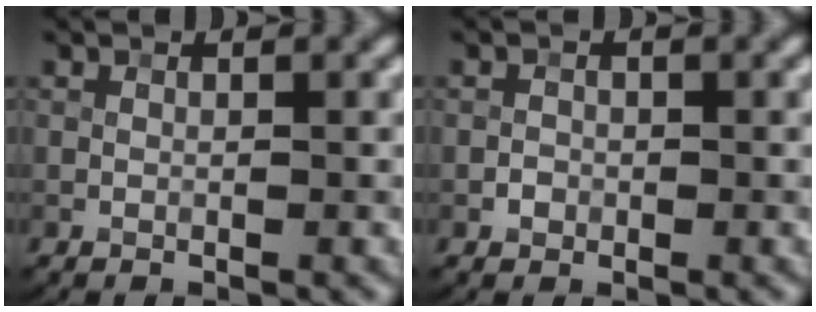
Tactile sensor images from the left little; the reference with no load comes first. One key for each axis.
{"total": 0.9, "fx": -0.4, "fy": 0.8, "fz": 0.2, "tx": 0.000, "ty": 0.000, "tz": -0.009}